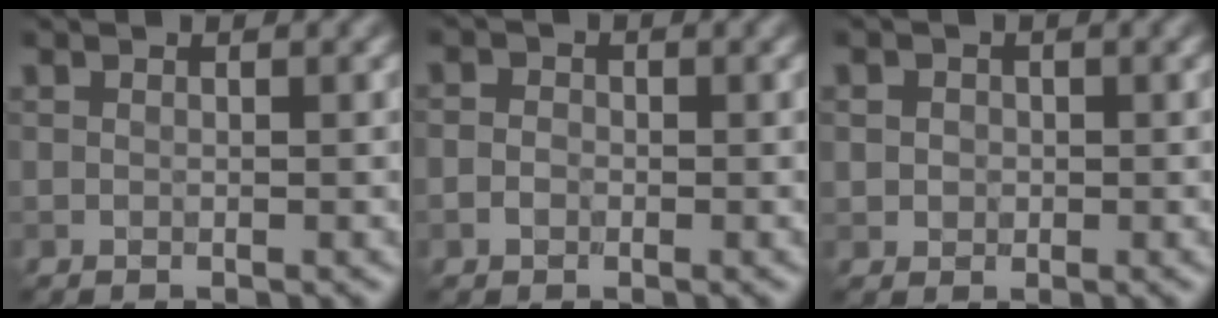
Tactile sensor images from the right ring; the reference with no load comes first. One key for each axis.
{"total": 1.3, "fx": -0.5, "fy": 1.0, "fz": 0.6, "tx": -0.010, "ty": 0.000, "tz": -0.013}
{"total": 1.8, "fx": 0.4, "fy": 1.6, "fz": 0.7, "tx": -0.003, "ty": 0.007, "tz": 0.006}